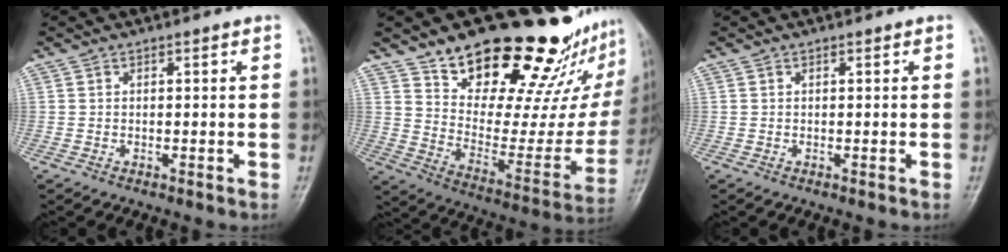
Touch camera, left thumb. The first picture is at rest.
{"total": 29.4, "force": [21.5, 11.0, 16.7], "torque": [-0.205, -0.110, 0.315]}
{"total": 0.0}